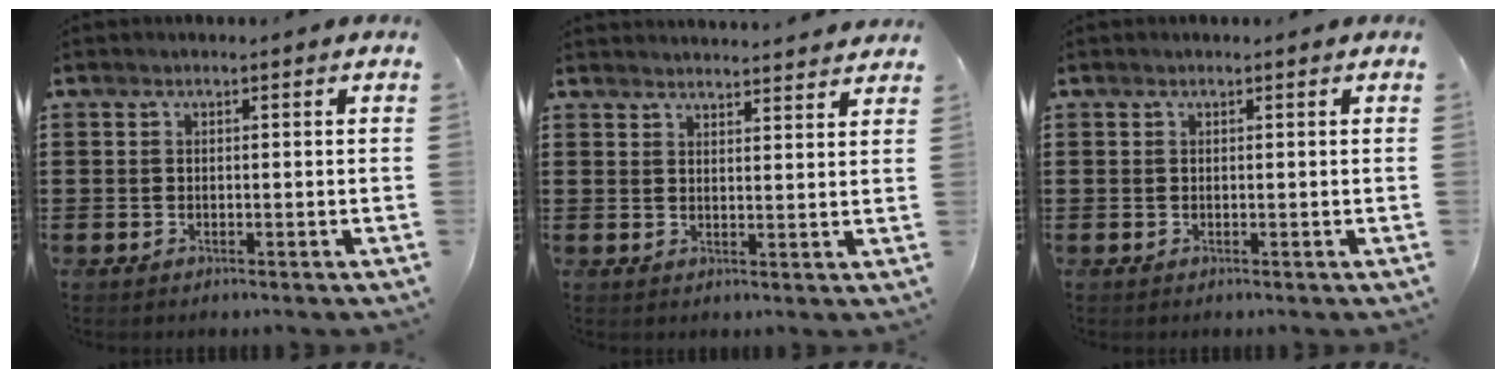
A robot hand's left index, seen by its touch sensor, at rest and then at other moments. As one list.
[{"total": 2.8, "force": [2.8, -0.3, -0.1], "torque": [0.002, -0.015, 0.051]}, {"total": 0.0}]